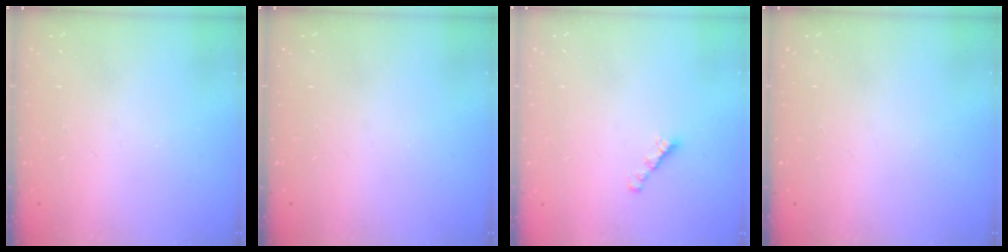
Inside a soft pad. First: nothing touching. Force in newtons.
{"total": 0.0}
{"total": 2.7, "press": 2.7, "slide": 0.2}
{"total": 0.0}